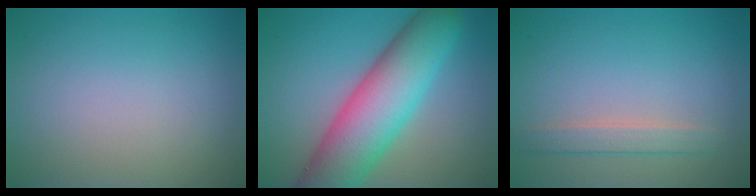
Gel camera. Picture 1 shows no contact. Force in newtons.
{"total": 10.5, "press": 10.4, "slide": 0.5}
{"total": 2.0, "press": 2.0, "slide": 0.2}